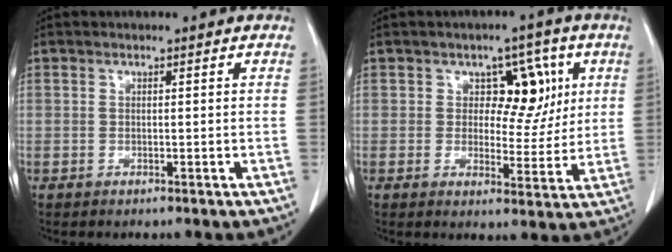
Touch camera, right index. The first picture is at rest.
{"total": 7.2, "force": [2.3, 4.7, 5.0], "torque": [-0.048, 0.012, 0.033]}